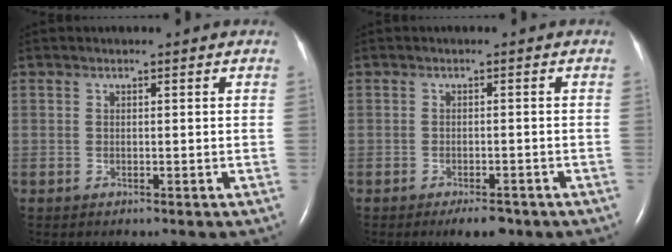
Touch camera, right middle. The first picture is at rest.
{"total": 3.4, "force": [-2.5, 1.1, 2.1], "torque": [-0.029, -0.002, -0.031]}